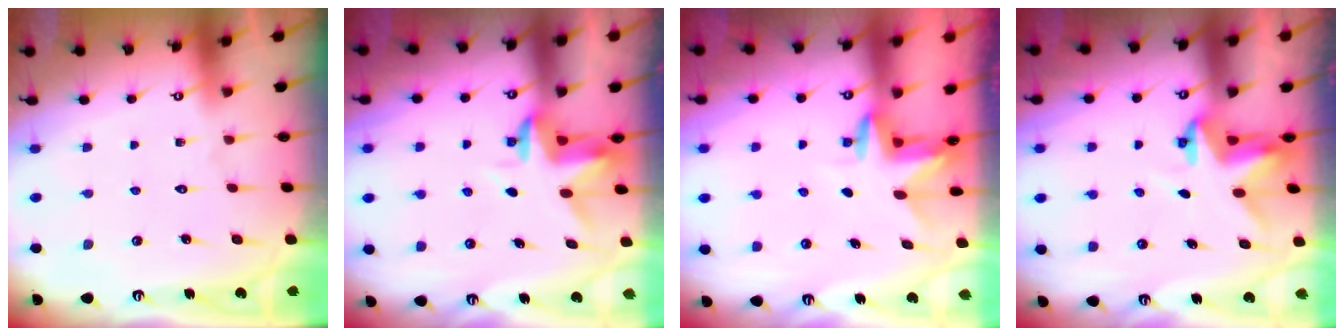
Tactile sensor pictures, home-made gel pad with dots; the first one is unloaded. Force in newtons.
{"total": 3.3, "press": 3.3, "slide": 0.2}
{"total": 3.4, "press": 3.3, "slide": 0.3}
{"total": 3.5, "press": 3.5, "slide": 0.2}